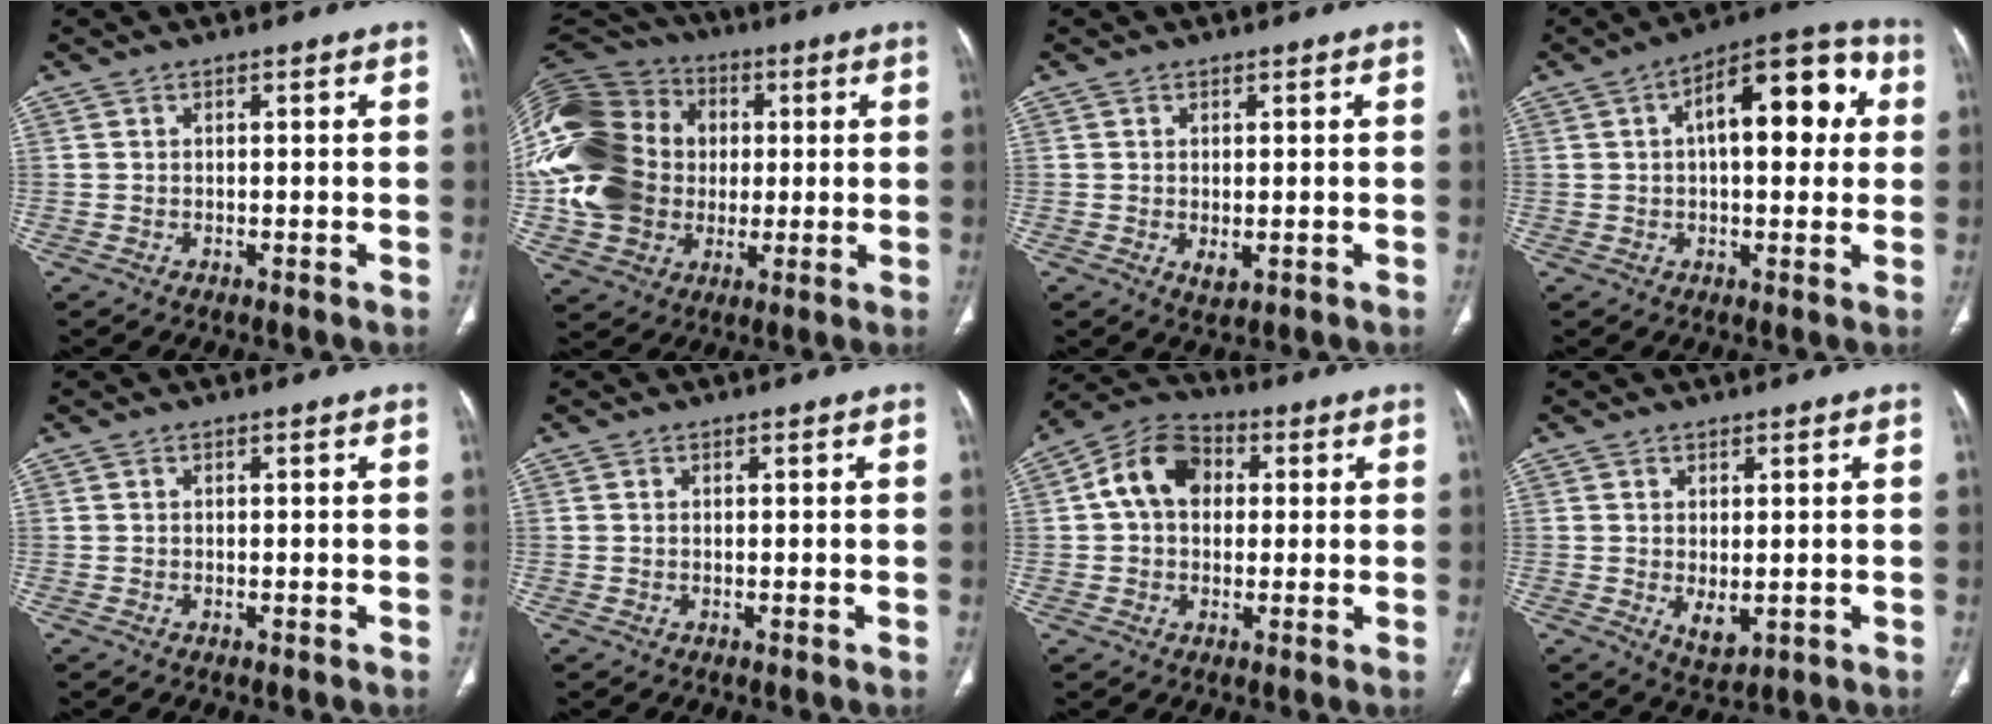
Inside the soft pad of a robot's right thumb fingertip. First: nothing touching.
{"total": 27.3, "force": [1.1, 22.0, 16.1], "torque": [-0.363, 0.037, 0.029]}
{"total": 2.1, "force": [-0.4, 1.2, 1.8], "torque": [-0.027, -0.006, 0.002]}
{"total": 16.4, "force": [3.5, 7.5, 14.1], "torque": [-0.168, 0.030, 0.044]}
{"total": 0.0}
{"total": 0.0}
{"total": 10.5, "force": [1.8, 7.8, 6.7], "torque": [-0.103, 0.024, 0.020]}
{"total": 3.9, "force": [-0.5, 2.1, 3.3], "torque": [-0.048, -0.010, 0.007]}